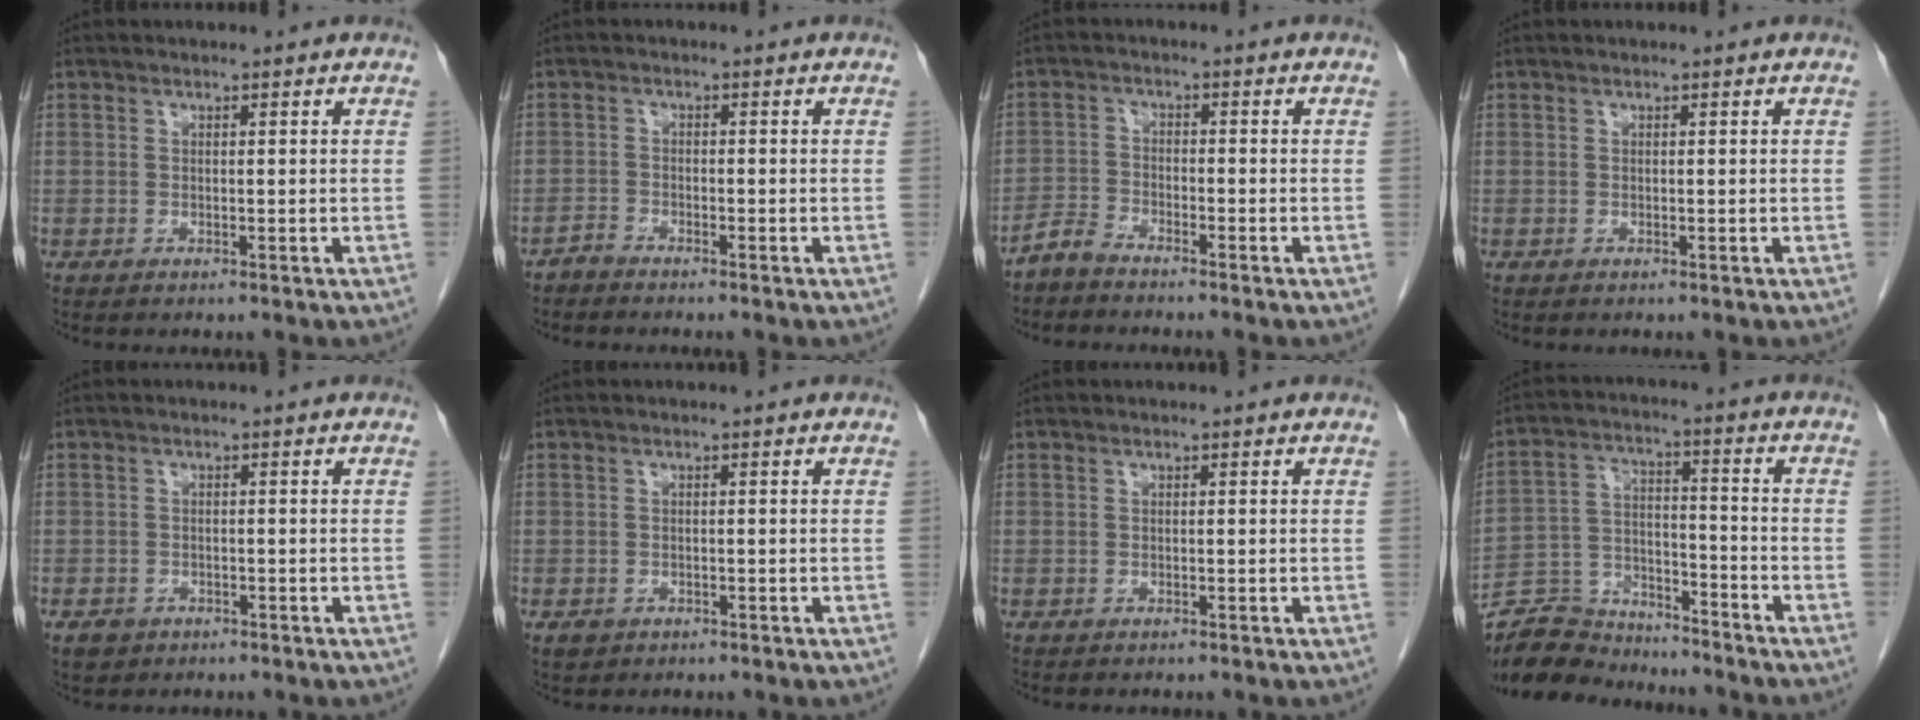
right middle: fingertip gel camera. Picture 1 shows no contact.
{"total": 1.5, "force": [-1.4, 0.2, 0.1], "torque": [-0.003, -0.001, -0.028]}
{"total": 2.7, "force": [-2.7, 0.4, 0.4], "torque": [-0.010, -0.006, -0.055]}
{"total": 0.0}
{"total": 2.4, "force": [-1.5, 1.8, 0.6], "torque": [-0.014, 0.004, -0.020]}
{"total": 1.6, "force": [-0.8, 1.2, 0.5], "torque": [-0.011, 0.003, -0.007]}
{"total": 0.0}
{"total": 11.7, "force": [-11.0, 3.5, 1.3], "torque": [-0.022, 0.028, -0.198]}